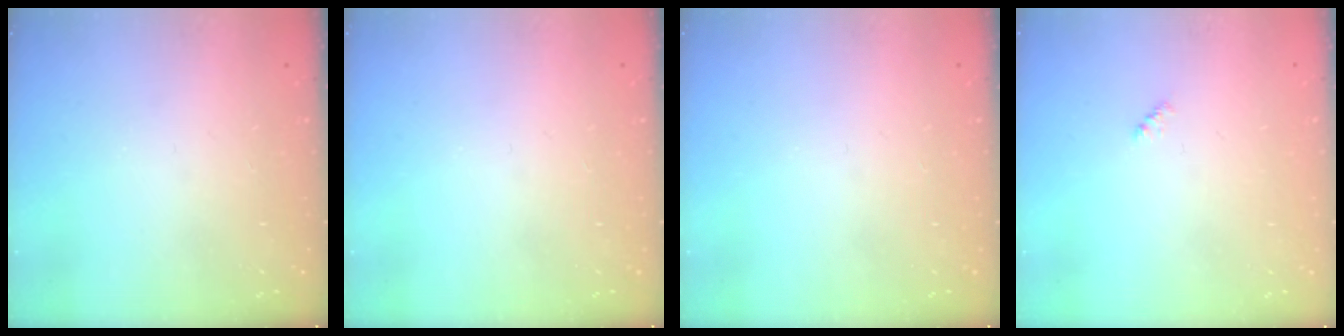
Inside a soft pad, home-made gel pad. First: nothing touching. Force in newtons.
{"total": 0.0}
{"total": 0.0}
{"total": 2.4, "press": 2.4, "slide": 0.5}